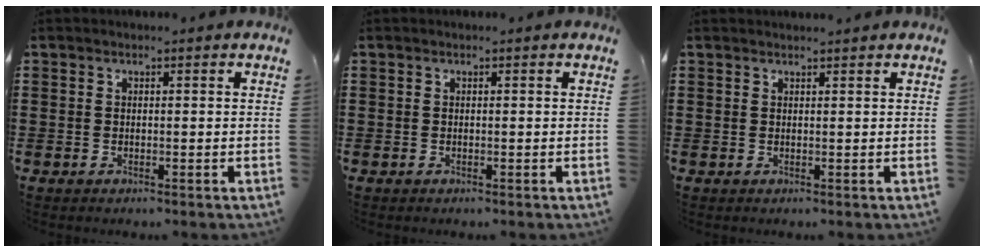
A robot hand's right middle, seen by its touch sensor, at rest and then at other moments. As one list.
[{"total": 0.0}, {"total": 0.8, "force": [0.8, -0.1, 0.1], "torque": [-0.003, -0.002, 0.015]}]